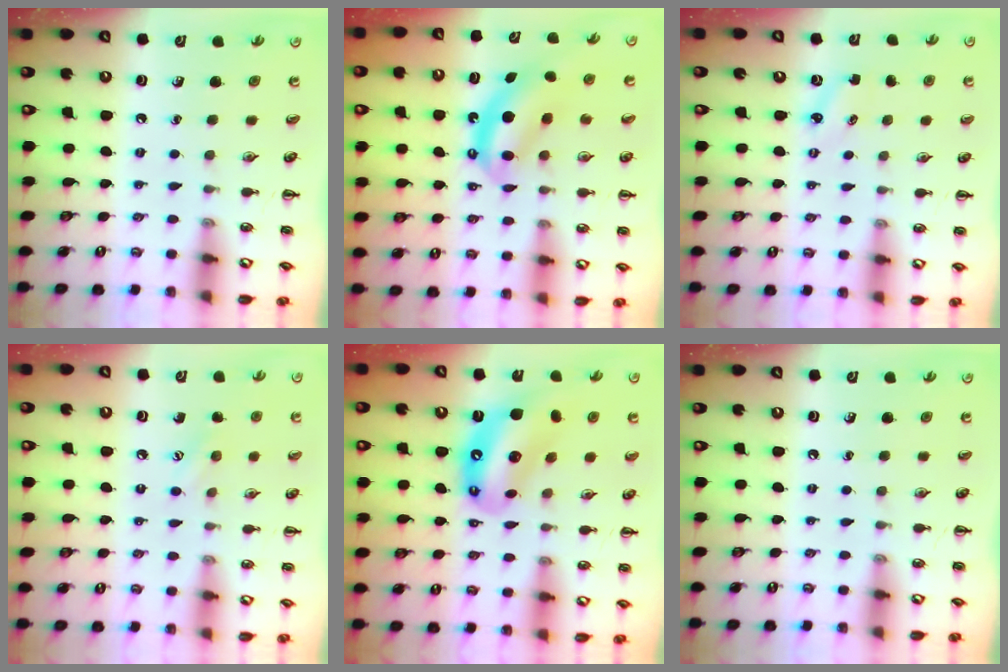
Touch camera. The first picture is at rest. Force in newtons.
{"total": 7.8, "press": 7.7, "slide": 1.3}
{"total": 2.9, "press": 2.7, "slide": 0.8}
{"total": 6.4, "press": 6.3, "slide": 1.5}
{"total": 13.0, "press": 12.4, "slide": 3.9}
{"total": 0.0}